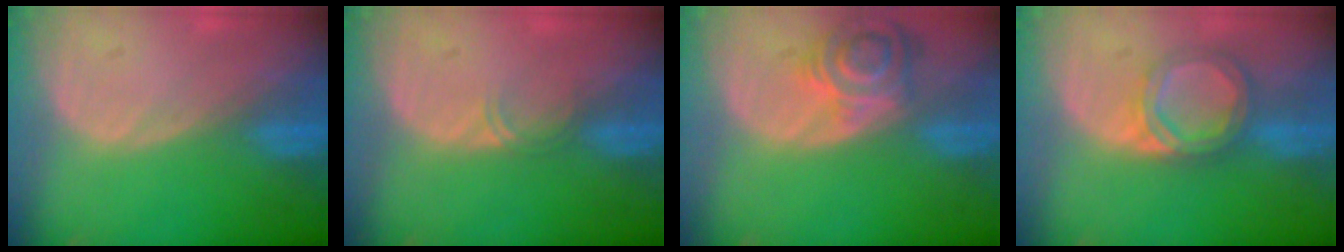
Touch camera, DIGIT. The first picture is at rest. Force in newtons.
{"total": 1.4, "press": 1.1, "slide": 0.9}
{"total": 7.2, "press": 6.5, "slide": 3.0}
{"total": 5.6, "press": 5.3, "slide": 2.0}